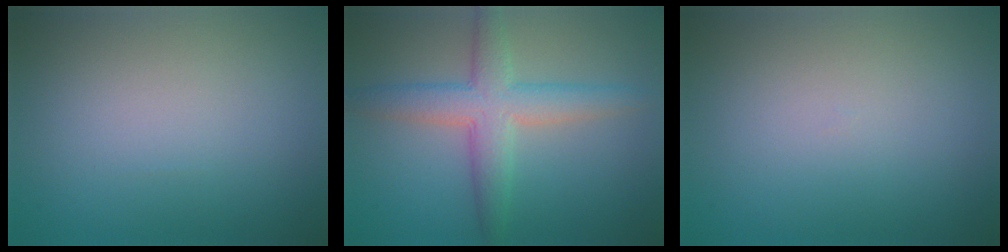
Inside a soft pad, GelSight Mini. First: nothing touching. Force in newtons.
{"total": 4.9, "press": 4.9, "slide": 0.1}
{"total": 0.0}